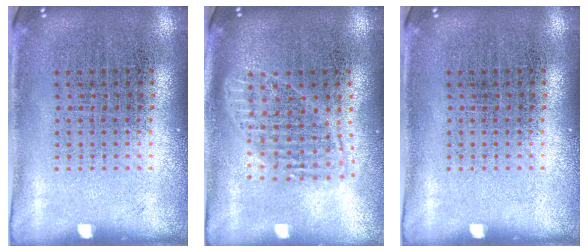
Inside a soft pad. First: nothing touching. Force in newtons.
{"total": 1.8, "press": 1.5, "slide": 0.9}
{"total": 0.0}